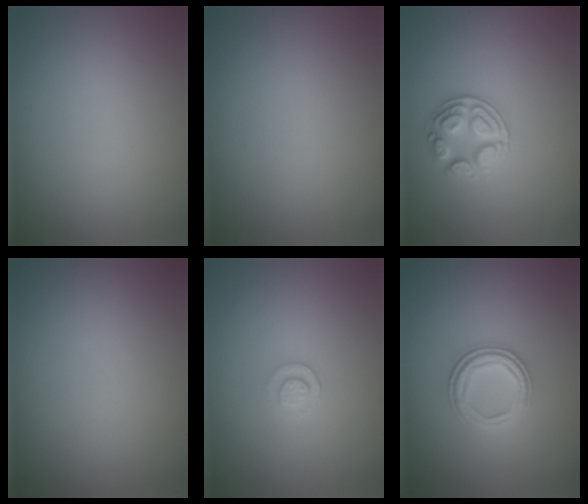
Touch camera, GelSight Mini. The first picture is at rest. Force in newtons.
{"total": 0.0}
{"total": 2.7, "press": 2.5, "slide": 0.9}
{"total": 0.0}
{"total": 1.3, "press": 1.2, "slide": 0.3}
{"total": 3.3, "press": 2.9, "slide": 1.5}